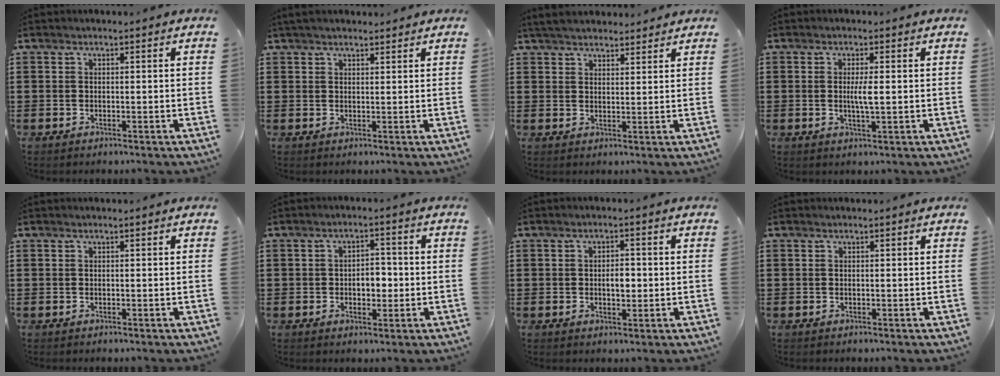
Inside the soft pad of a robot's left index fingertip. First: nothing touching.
{"total": 2.0, "force": [1.7, 0.5, 0.8], "torque": [-0.019, 0.005, 0.032]}
{"total": 3.7, "force": [3.6, 0.8, 0.8], "torque": [-0.026, -0.003, 0.067]}
{"total": 2.9, "force": [0.1, 0.3, 2.9], "torque": [-0.055, -0.003, 0.000]}
{"total": 0.0}
{"total": 3.9, "force": [-0.7, 2.4, 3.0], "torque": [-0.054, 0.005, -0.020]}
{"total": 3.0, "force": [-0.2, 1.5, 2.6], "torque": [-0.043, 0.001, -0.008]}
{"total": 0.0}